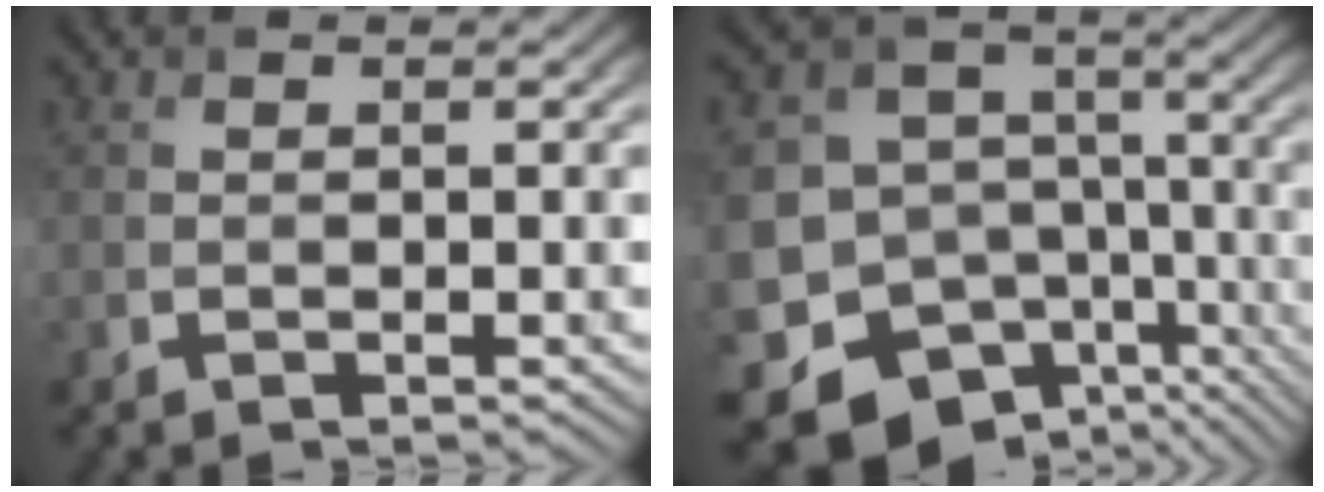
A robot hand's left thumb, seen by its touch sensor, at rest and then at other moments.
{"total": 16.9, "force": [-8.5, 12.9, 6.9], "torque": [-0.188, -0.044, -0.100]}